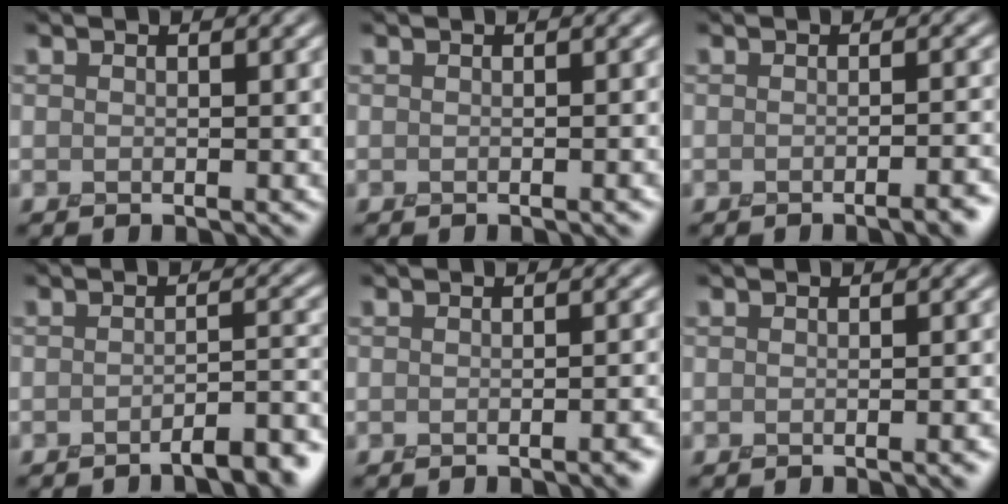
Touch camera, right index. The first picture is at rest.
{"total": 1.1, "force": [-0.7, 0.3, 0.8], "torque": [-0.011, -0.004, -0.010]}
{"total": 2.5, "force": [-1.9, 0.4, 1.6], "torque": [-0.022, -0.004, -0.023]}
{"total": 4.2, "force": [-3.3, 0.7, 2.4], "torque": [-0.032, 0.003, -0.044]}
{"total": 1.9, "force": [-1.4, 0.3, 1.2], "torque": [-0.017, -0.004, -0.018]}
{"total": 2.0, "force": [-1.3, 0.5, 1.5], "torque": [-0.017, -0.007, -0.015]}